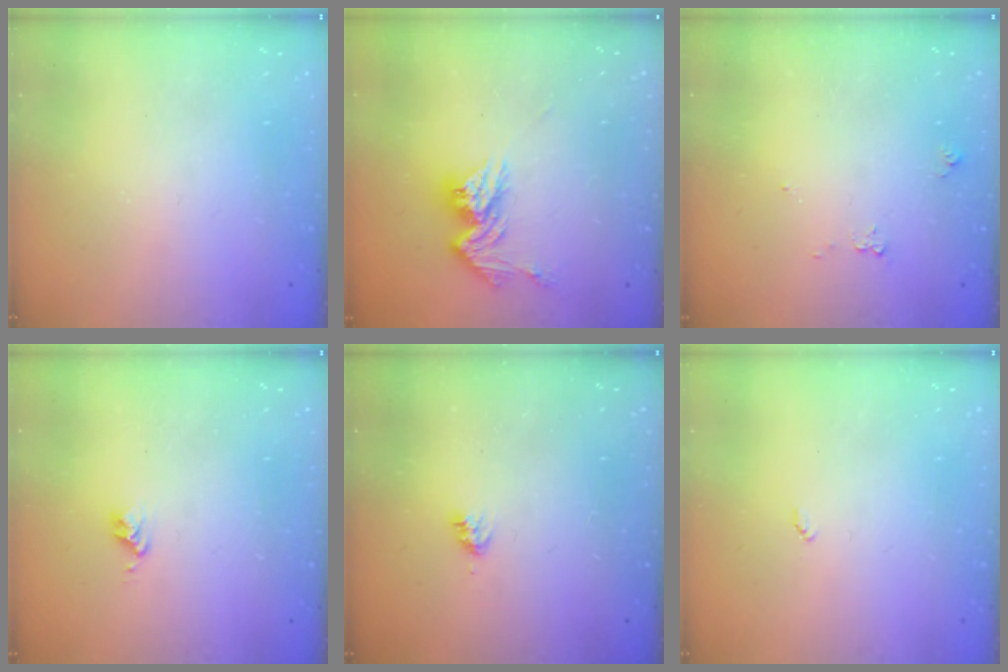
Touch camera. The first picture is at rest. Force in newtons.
{"total": 11.2, "press": 11.2, "slide": 0.9}
{"total": 5.5, "press": 5.5, "slide": 0.7}
{"total": 2.7, "press": 2.6, "slide": 0.4}
{"total": 3.6, "press": 3.6, "slide": 0.5}
{"total": 3.1, "press": 3.1, "slide": 0.4}